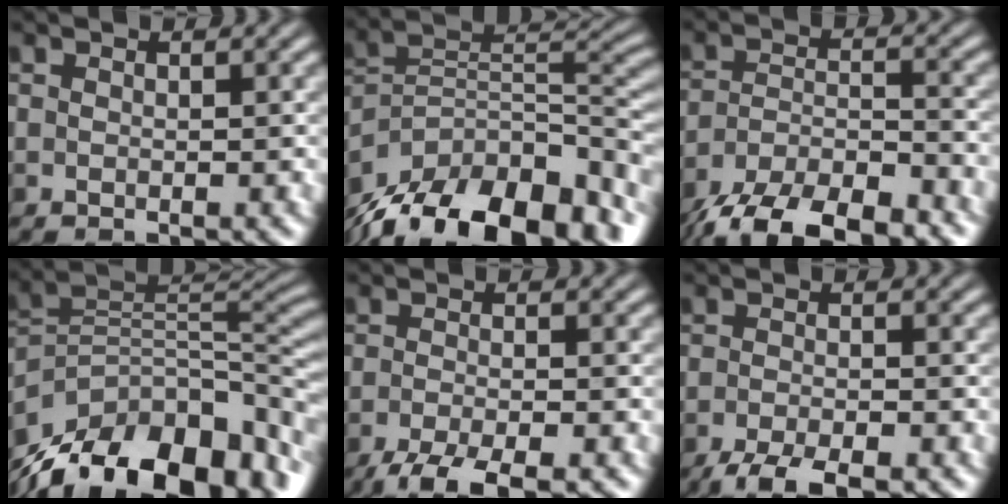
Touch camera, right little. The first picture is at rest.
{"total": 16.8, "force": [-13.5, 6.3, 7.8], "torque": [-0.173, 0.008, -0.221]}
{"total": 8.1, "force": [-7.1, 1.6, 3.5], "torque": [-0.066, -0.004, -0.135]}
{"total": 15.2, "force": [-11.7, 6.3, 7.3], "torque": [-0.143, 0.018, -0.205]}
{"total": 5.0, "force": [-3.8, 0.9, 3.1], "torque": [-0.067, -0.006, -0.073]}
{"total": 4.4, "force": [-3.4, 0.8, 2.6], "torque": [-0.058, -0.002, -0.067]}